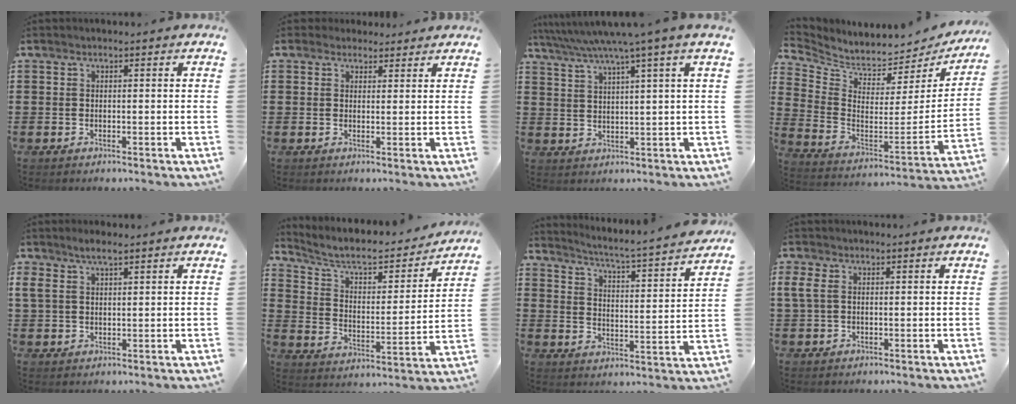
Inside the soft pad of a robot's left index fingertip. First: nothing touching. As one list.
[{"total": 2.3, "force": [1.8, 1.5, 0.1], "torque": [-0.001, 0.003, 0.032]}, {"total": 5.1, "force": [3.8, -0.8, 3.2], "torque": [-0.075, -0.016, 0.062]}, {"total": 4.0, "force": [3.8, 1.0, 0.7], "torque": [-0.043, -0.053, 0.062]}, {"total": 3.2, "force": [2.0, 1.4, 2.1], "torque": [-0.046, 0.007, 0.035]}, {"total": 6.3, "force": [5.3, 1.9, 2.8], "torque": [-0.079, -0.033, 0.085]}, {"total": 4.1, "force": [3.7, -0.9, 1.4], "torque": [-0.048, -0.042, 0.051]}, {"total": 2.7, "force": [0.2, 1.8, 2.0], "torque": [-0.058, 0.003, -0.001]}]